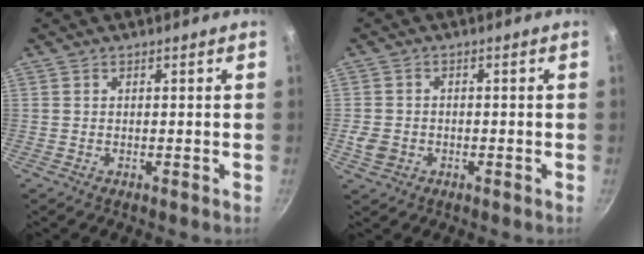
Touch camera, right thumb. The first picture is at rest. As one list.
[{"total": 3.8, "force": [-1.2, 3.2, 1.8], "torque": [-0.035, 0.010, -0.019]}]